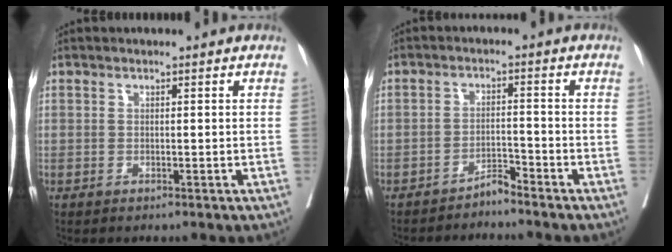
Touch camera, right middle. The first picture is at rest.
{"total": 2.6, "force": [-2.5, -0.1, 0.6], "torque": [-0.005, -0.007, -0.045]}